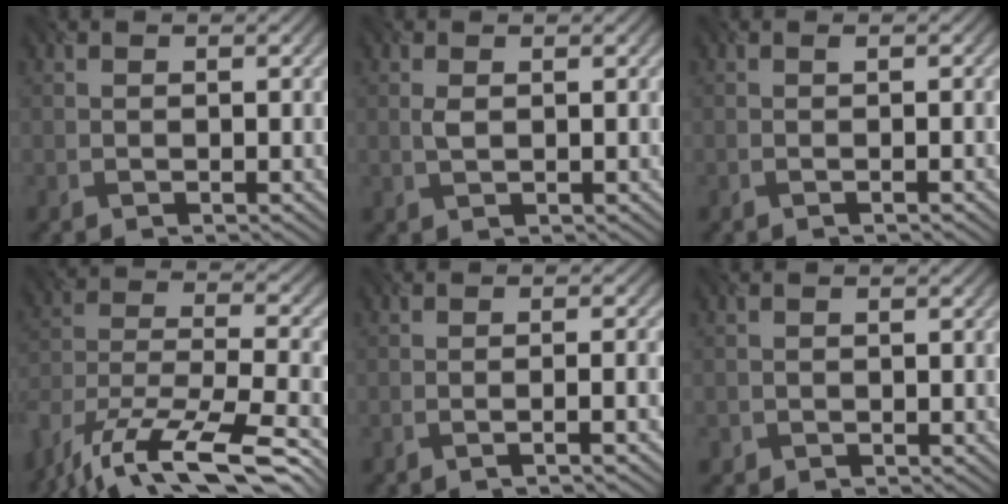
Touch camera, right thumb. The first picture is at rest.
{"total": 1.1, "force": [0.4, 0.5, 0.9], "torque": [-0.025, 0.000, 0.006]}
{"total": 1.1, "force": [-0.2, 0.1, 1.1], "torque": [-0.013, 0.005, -0.012]}
{"total": 16.1, "force": [-12.1, 5.8, 8.7], "torque": [-0.178, -0.012, -0.176]}
{"total": 2.9, "force": [-1.2, 0.4, 2.6], "torque": [-0.037, 0.014, -0.034]}
{"total": 0.7, "force": [-0.5, 0.4, -0.2], "torque": [0.001, -0.001, -0.012]}